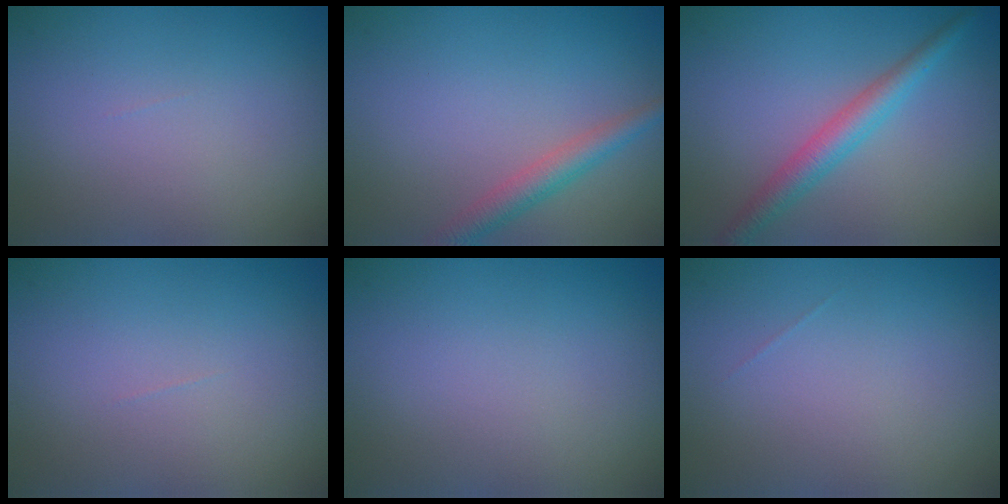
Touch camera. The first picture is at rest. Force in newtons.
{"total": 2.5, "press": 2.5, "slide": 0.0}
{"total": 2.9, "press": 2.9, "slide": 0.0}
{"total": 0.0}
{"total": 0.0}
{"total": 0.0}